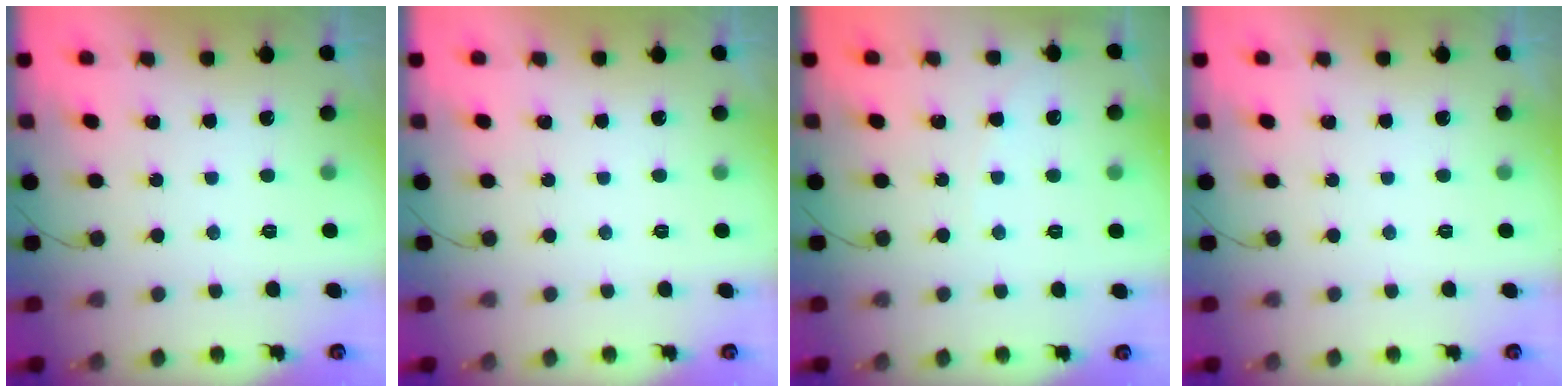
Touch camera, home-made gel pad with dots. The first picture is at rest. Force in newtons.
{"total": 0.0}
{"total": 3.4, "press": 3.4, "slide": 0.4}
{"total": 0.0}